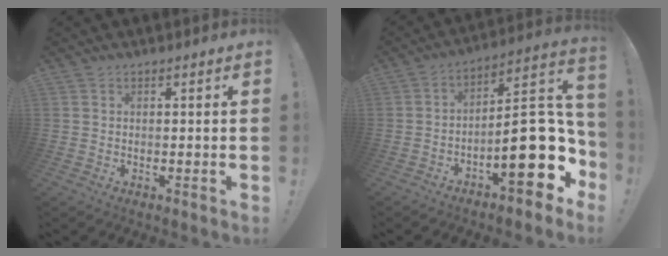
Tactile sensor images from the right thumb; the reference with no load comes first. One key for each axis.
{"total": 21.3, "fx": -5.1, "fy": 8.6, "fz": 18.9, "tx": -0.252, "ty": 0.030, "tz": -0.068}